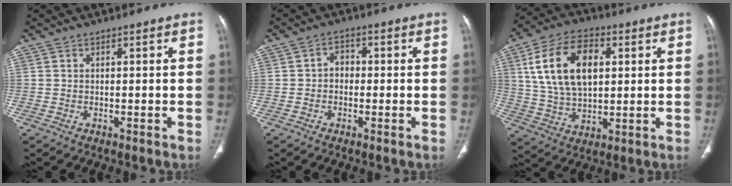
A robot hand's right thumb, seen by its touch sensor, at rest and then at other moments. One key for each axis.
{"total": 2.9, "fx": -0.4, "fy": 2.4, "fz": 1.6, "tx": -0.004, "ty": 0.014, "tz": -0.016}
{"total": 16.5, "fx": 4.3, "fy": 9.9, "fz": 12.5, "tx": -0.208, "ty": 0.001, "tz": 0.080}